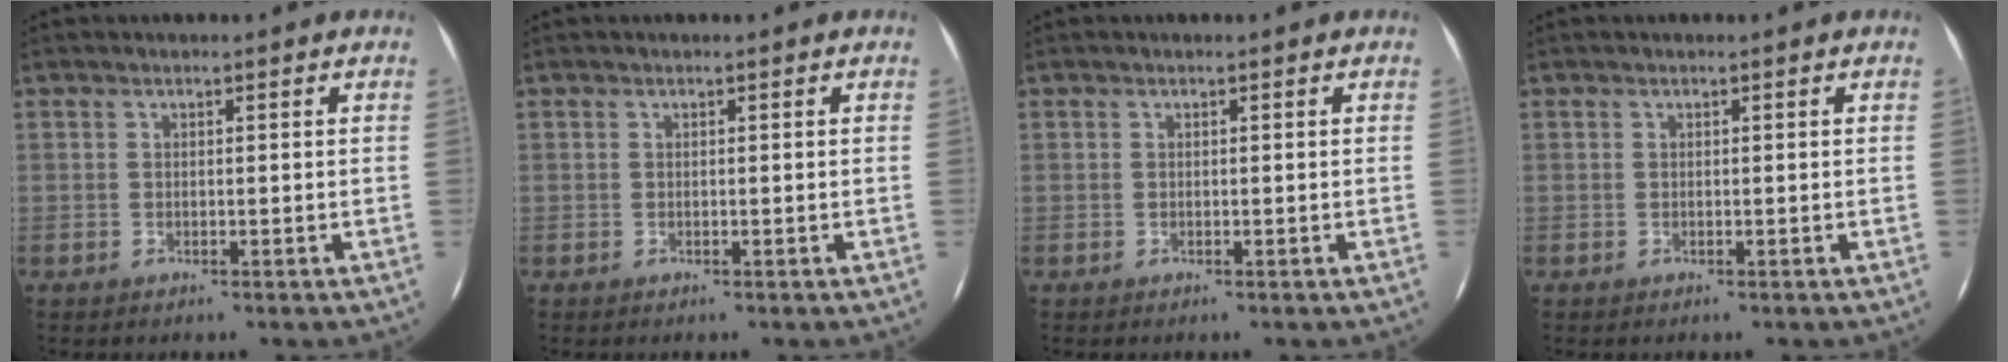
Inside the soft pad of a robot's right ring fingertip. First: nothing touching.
{"total": 0.0}
{"total": 0.0}
{"total": 0.0}